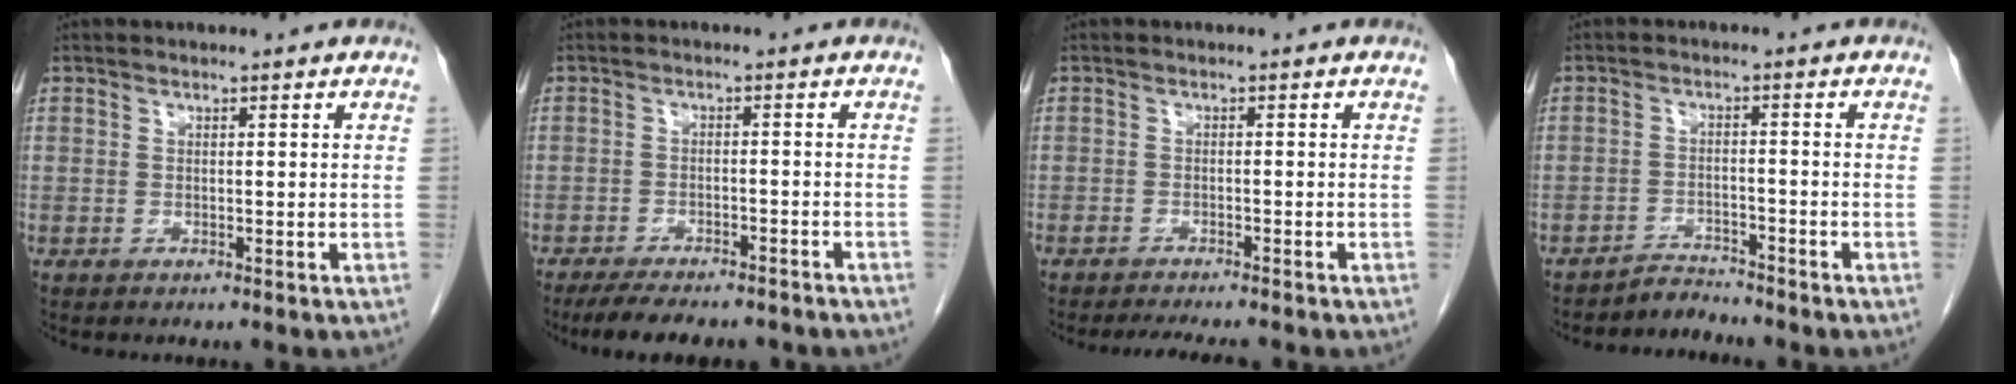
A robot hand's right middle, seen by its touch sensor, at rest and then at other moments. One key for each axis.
{"total": 11.1, "fx": -9.6, "fy": 2.4, "fz": 4.9, "tx": -0.071, "ty": -0.006, "tz": -0.132}
{"total": 5.4, "fx": -4.8, "fy": 0.6, "fz": 2.4, "tx": -0.028, "ty": -0.008, "tz": -0.069}
{"total": 2.6, "fx": -2.6, "fy": 0.0, "fz": -0.7, "tx": 0.018, "ty": -0.010, "tz": -0.043}